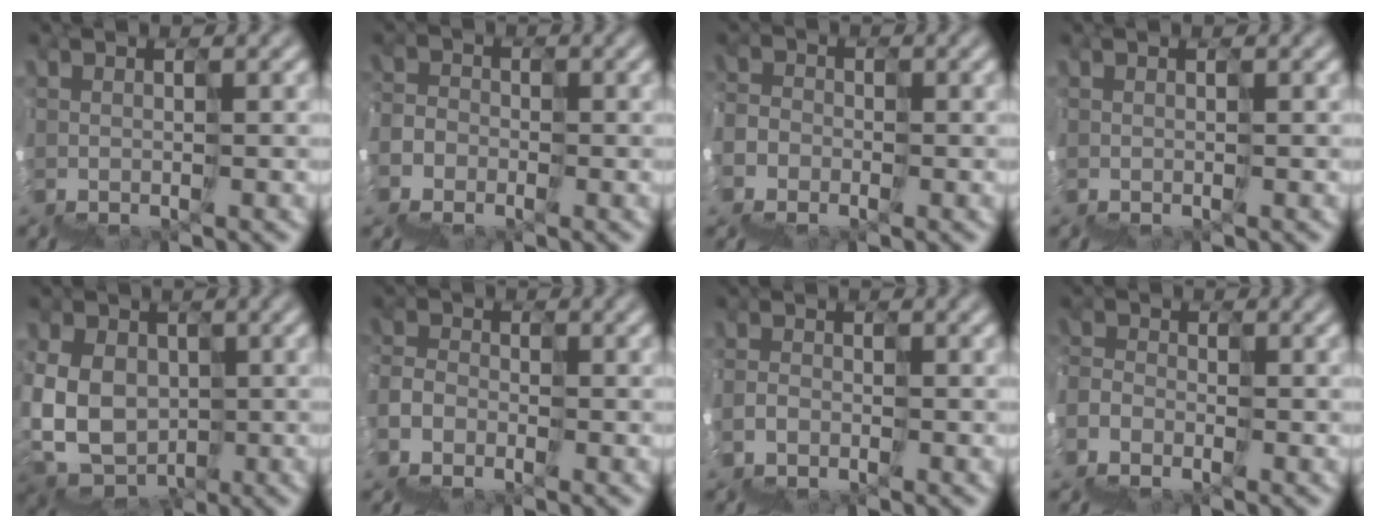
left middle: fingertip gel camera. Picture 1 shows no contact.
{"total": 6.3, "force": [-5.0, 3.7, -1.4], "torque": [0.030, -0.013, -0.079]}
{"total": 6.1, "force": [-4.6, 3.8, -1.1], "torque": [0.021, -0.015, -0.069]}
{"total": 0.0}
{"total": 4.9, "force": [-0.1, 4.5, 1.8], "torque": [-0.017, 0.013, 0.002]}
{"total": 4.7, "force": [-4.0, 1.4, -2.1], "torque": [0.052, 0.003, -0.071]}
{"total": 3.2, "force": [-2.7, 1.5, -0.5], "torque": [0.021, -0.002, -0.048]}
{"total": 5.3, "force": [-4.8, 1.6, -1.6], "torque": [0.038, -0.004, -0.074]}